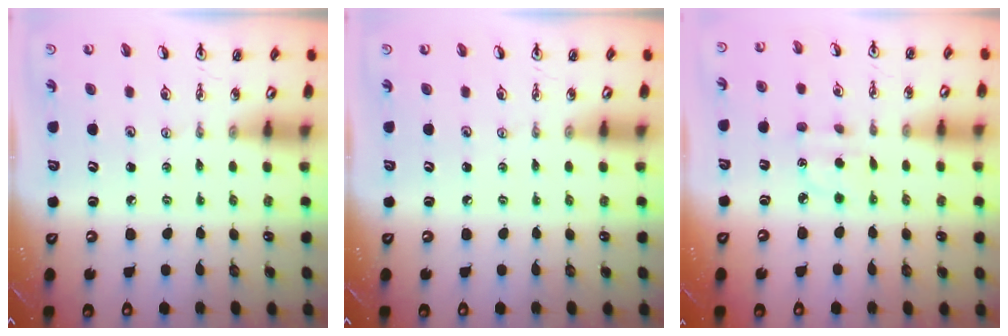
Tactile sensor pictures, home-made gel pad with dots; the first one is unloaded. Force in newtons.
{"total": 0.0}
{"total": 3.4, "press": 3.4, "slide": 0.5}